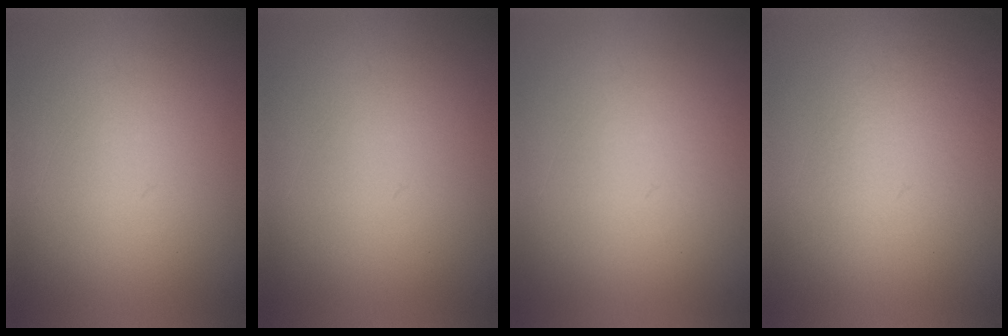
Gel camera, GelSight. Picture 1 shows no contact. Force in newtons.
{"total": 0.0}
{"total": 1.1}
{"total": 4.2}